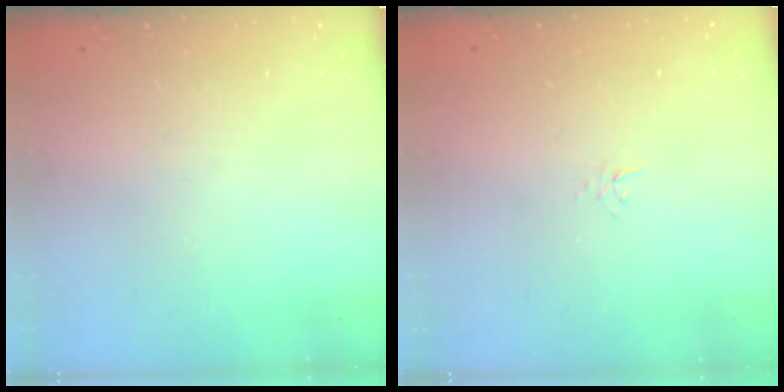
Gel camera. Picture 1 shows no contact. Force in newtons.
{"total": 2.6, "press": 2.6, "slide": 0.3}